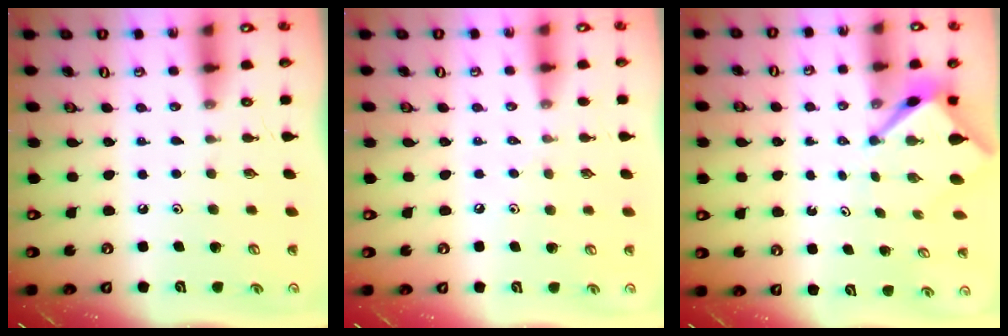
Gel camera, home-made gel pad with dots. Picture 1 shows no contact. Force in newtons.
{"total": 3.3, "press": 3.2, "slide": 0.5}
{"total": 3.4, "press": 3.4, "slide": 0.5}